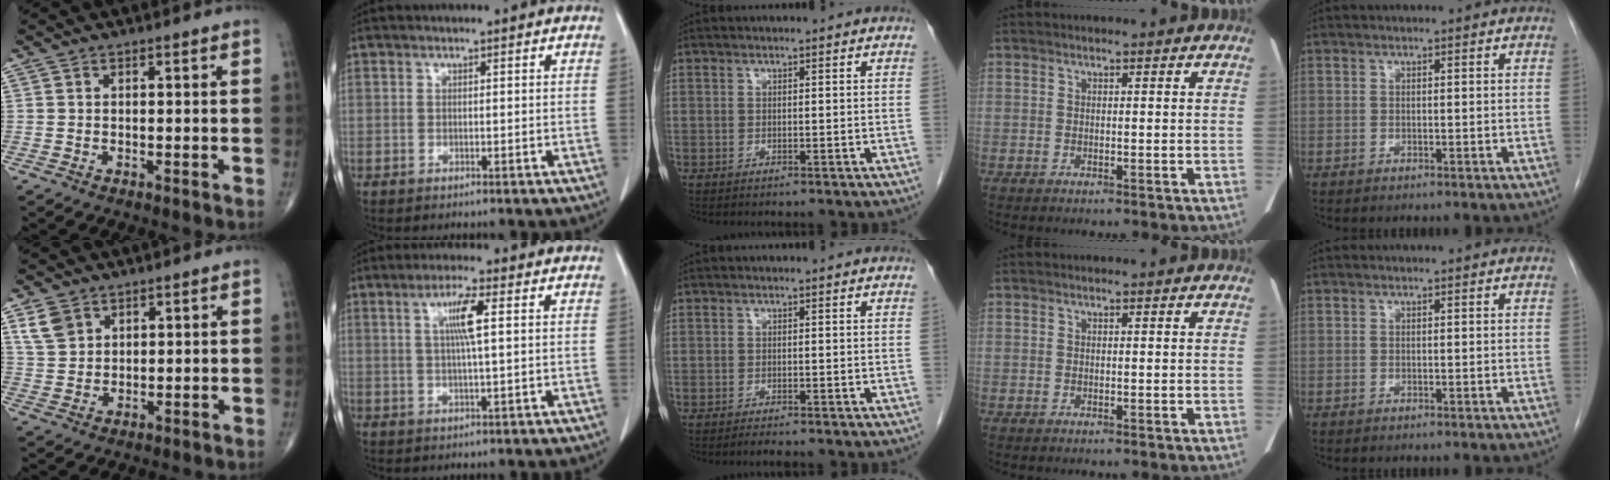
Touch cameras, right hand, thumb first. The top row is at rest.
{"thumb": {"total": 5.0, "force": [2.9, 3.5, 2.1], "torque": [-0.030, -0.011, 0.062]}, "index": {"total": 5.2, "force": [1.3, 0.0, 5.0], "torque": [-0.092, 0.001, 0.025]}, "middle": {"total": 1.3, "force": [-1.1, -0.1, 0.6], "torque": [-0.011, -0.003, -0.016]}}